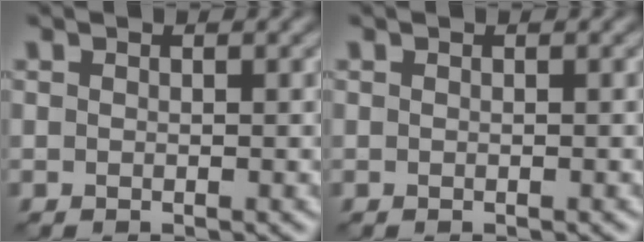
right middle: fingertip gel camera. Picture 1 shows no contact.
{"total": 0.0}